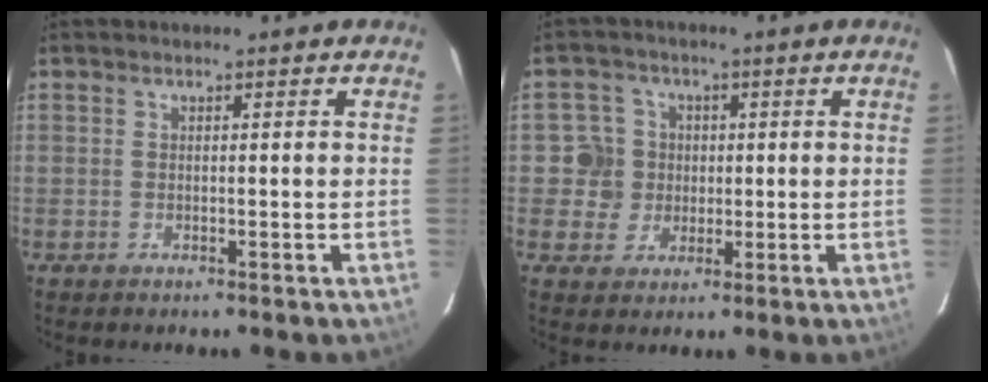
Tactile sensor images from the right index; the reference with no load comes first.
{"total": 5.7, "force": [0.1, 5.7, 0.5], "torque": [-0.007, 0.010, -0.002]}